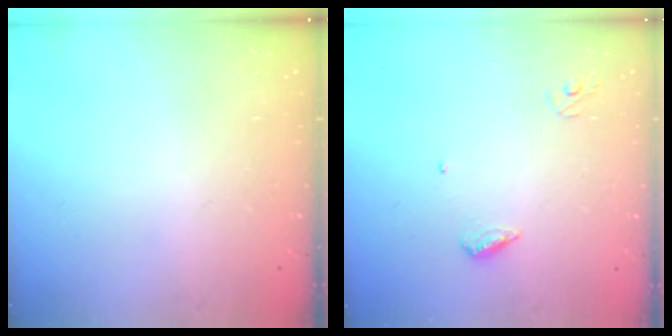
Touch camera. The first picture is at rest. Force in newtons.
{"total": 5.3, "press": 5.3, "slide": 0.6}